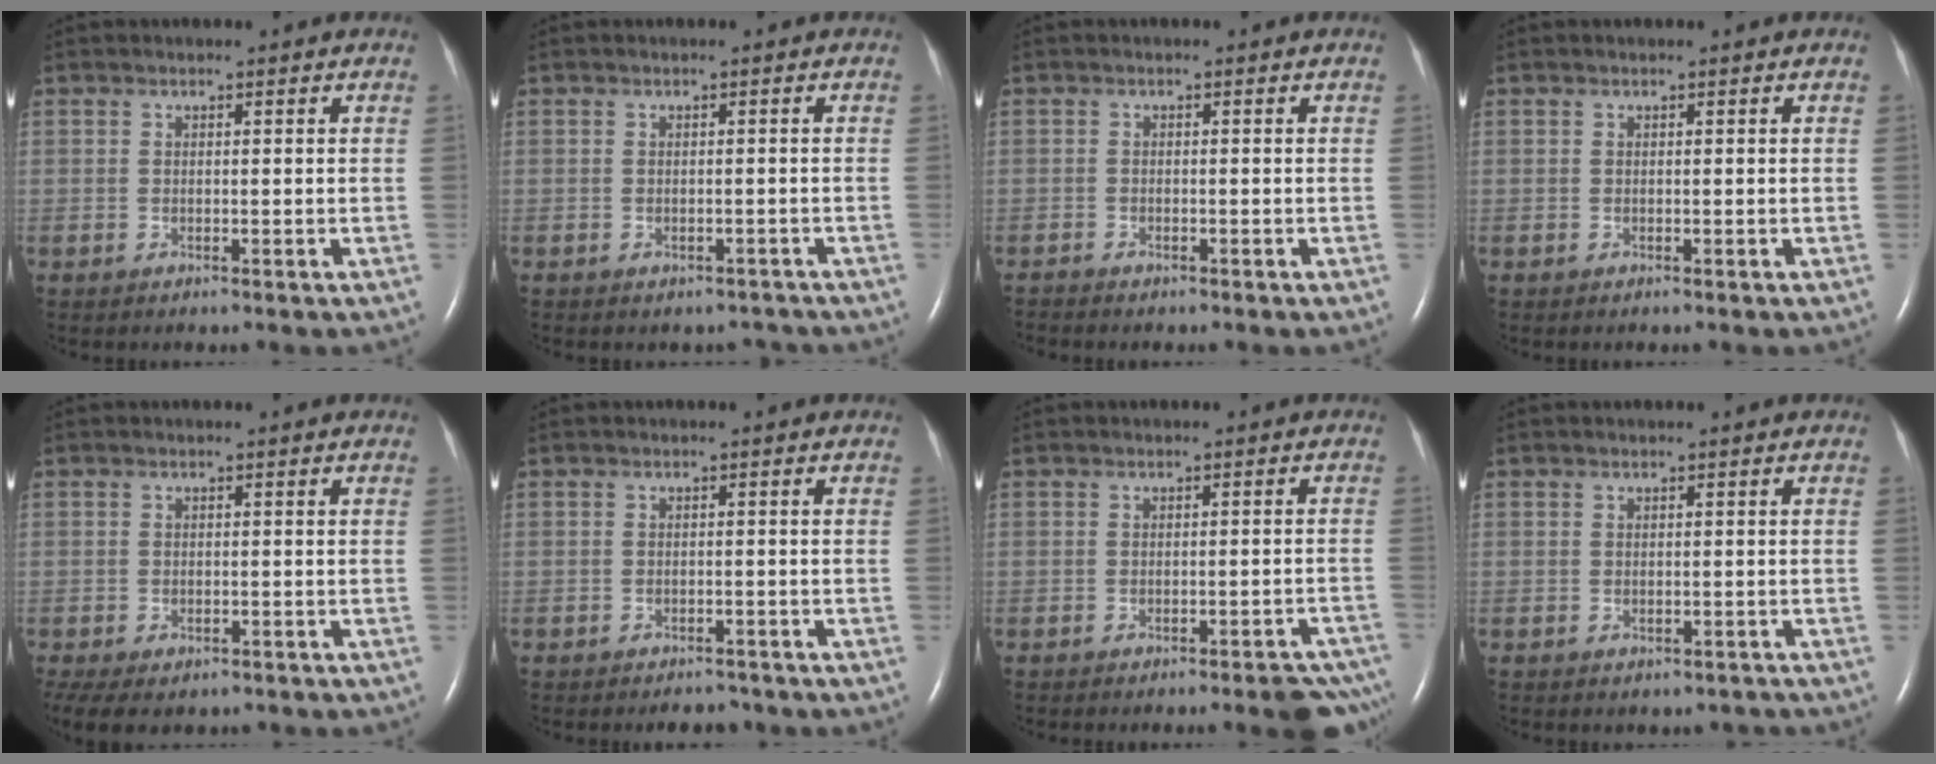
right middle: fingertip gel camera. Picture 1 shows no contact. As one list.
[{"total": 2.3, "force": [-2.0, 1.2, 0.1], "torque": [0.000, 0.004, -0.027]}, {"total": 1.7, "force": [-1.5, 0.4, 0.6], "torque": [-0.013, -0.003, -0.019]}, {"total": 0.0}, {"total": 9.9, "force": [-6.6, 5.5, 4.9], "torque": [-0.121, -0.012, -0.085]}, {"total": 2.7, "force": [-2.4, 1.1, 0.5], "torque": [-0.012, -0.002, -0.033]}, {"total": 6.8, "force": [-5.8, 1.2, 3.4], "torque": [-0.018, 0.001, -0.067]}, {"total": 1.8, "force": [-1.5, 0.9, 0.3], "torque": [-0.002, 0.000, -0.018]}]